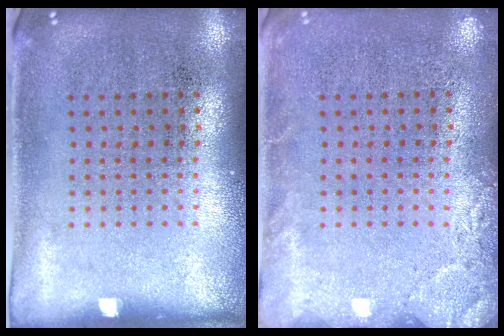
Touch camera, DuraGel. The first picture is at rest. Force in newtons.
{"total": 2.0, "press": 2.0, "slide": 0.3}